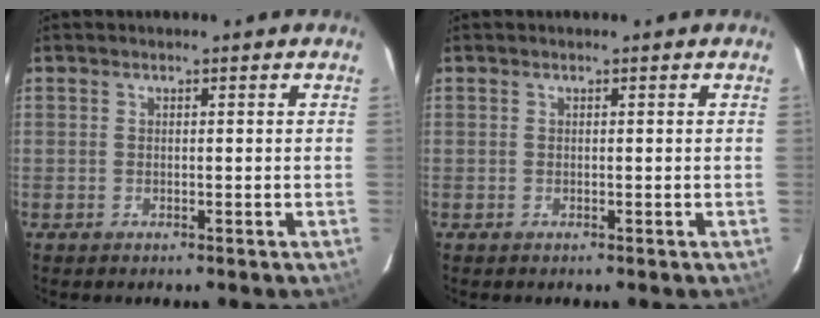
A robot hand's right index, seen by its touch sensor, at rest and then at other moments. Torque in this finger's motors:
{"motor_torque": [0.00, 0.00, 0.01, 0.01]}